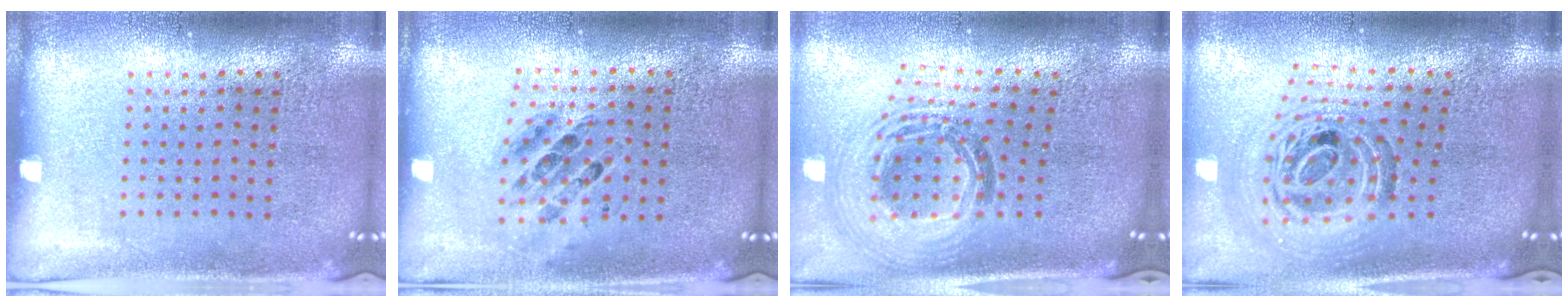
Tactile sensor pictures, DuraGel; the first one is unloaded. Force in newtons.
{"total": 0.8, "press": 0.7, "slide": 0.2}
{"total": 1.7, "press": 1.5, "slide": 0.9}
{"total": 1.6, "press": 1.3, "slide": 0.9}